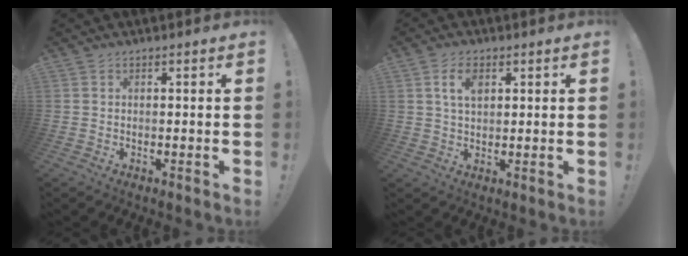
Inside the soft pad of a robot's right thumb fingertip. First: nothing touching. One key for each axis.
{"total": 5.8, "fx": 2.1, "fy": 3.5, "fz": 4.1, "tx": -0.078, "ty": 0.004, "tz": 0.038}